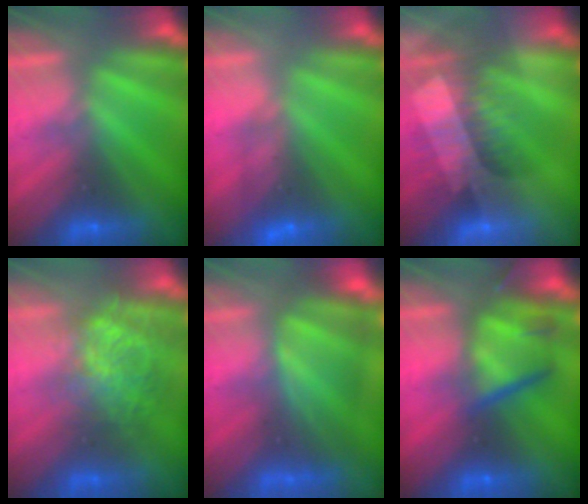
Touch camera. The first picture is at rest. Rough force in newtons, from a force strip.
{"total": 4.6}
{"total": 3.3}
{"total": 3.5}
{"total": 5.0}
{"total": 5.5}